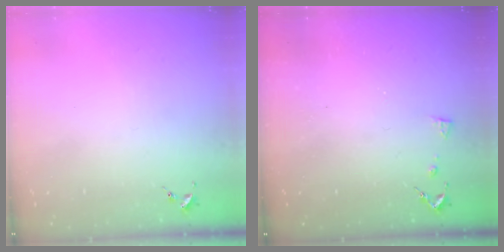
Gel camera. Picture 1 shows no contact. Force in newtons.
{"total": 5.4, "press": 5.4, "slide": 0.8}